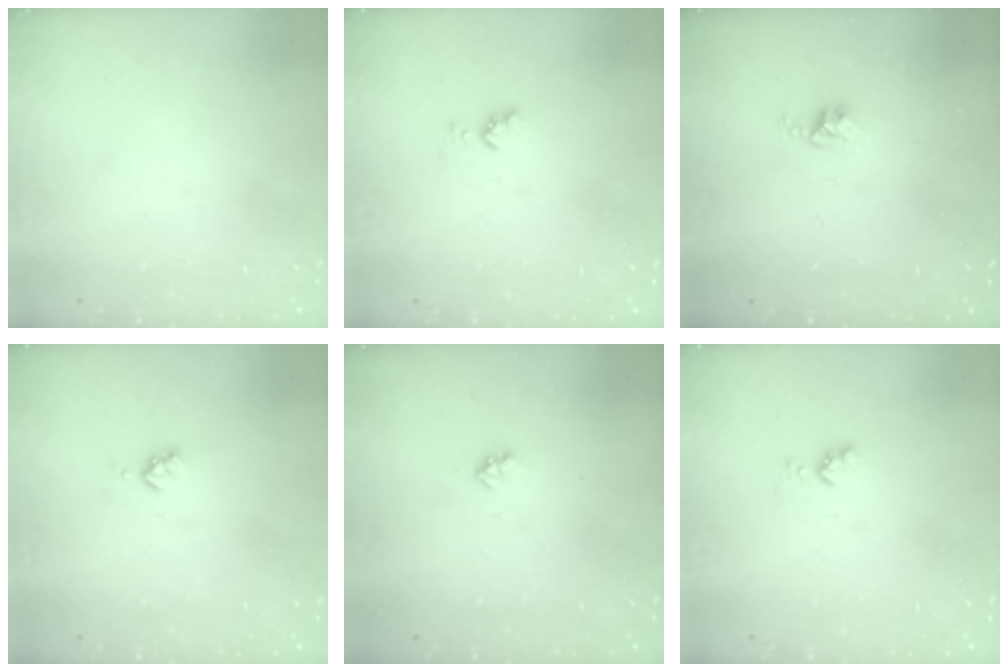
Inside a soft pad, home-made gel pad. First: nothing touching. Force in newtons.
{"total": 3.9, "press": 3.9, "slide": 0.5}
{"total": 2.8, "press": 2.7, "slide": 0.4}
{"total": 3.2, "press": 3.2, "slide": 0.4}
{"total": 2.0, "press": 2.0, "slide": 0.3}
{"total": 3.9, "press": 3.9, "slide": 0.5}